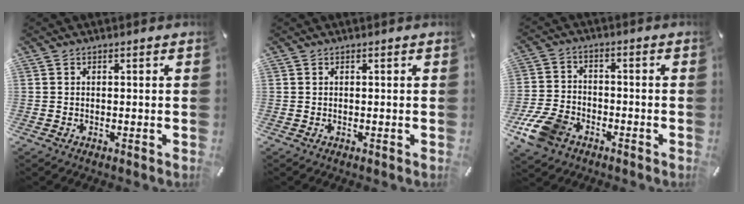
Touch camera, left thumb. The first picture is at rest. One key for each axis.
{"total": 0.0}
{"total": 10.1, "fx": -5.7, "fy": 6.7, "fz": 4.9, "tx": -0.116, "ty": 0.027, "tz": -0.107}